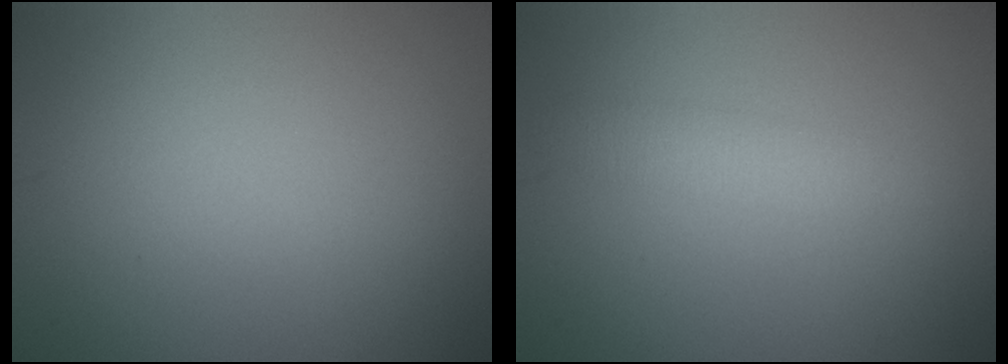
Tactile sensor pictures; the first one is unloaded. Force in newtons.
{"total": 2.5, "press": 2.5, "slide": 0.2}